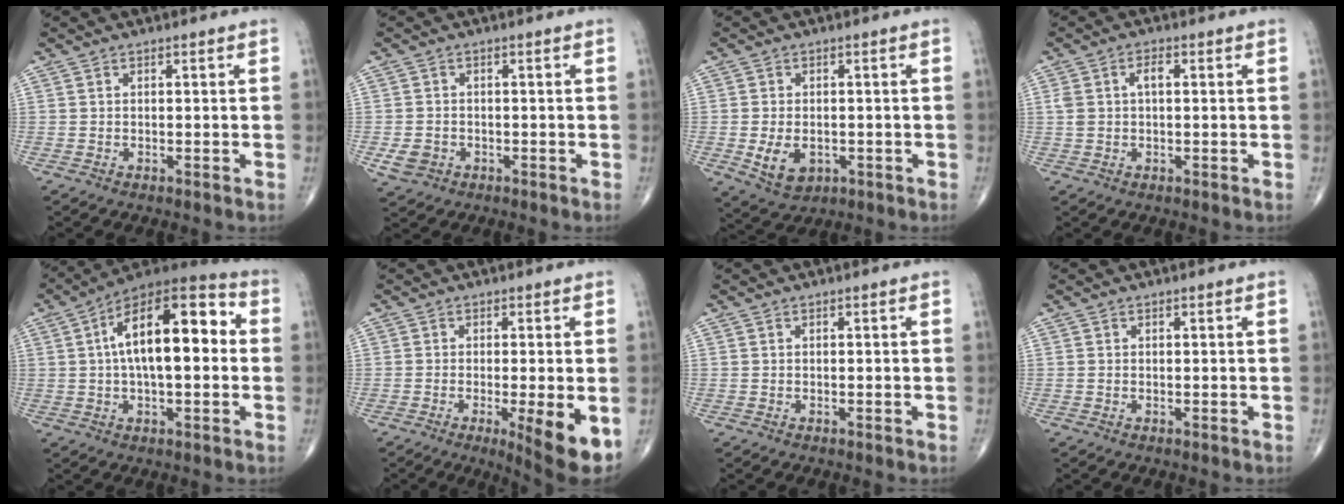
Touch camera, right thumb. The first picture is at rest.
{"total": 3.5, "force": [-1.2, 2.9, 1.6], "torque": [-0.025, 0.004, -0.016]}
{"total": 6.3, "force": [-1.5, 4.3, 4.4], "torque": [-0.065, -0.003, -0.012]}
{"total": 3.6, "force": [0.5, 1.9, 3.0], "torque": [-0.070, 0.014, 0.012]}
{"total": 18.6, "force": [2.3, 8.2, 16.6], "torque": [-0.247, 0.036, 0.026]}
{"total": 8.3, "force": [-2.7, 1.4, 7.8], "torque": [-0.109, -0.021, -0.040]}
{"total": 0.0}
{"total": 0.0}